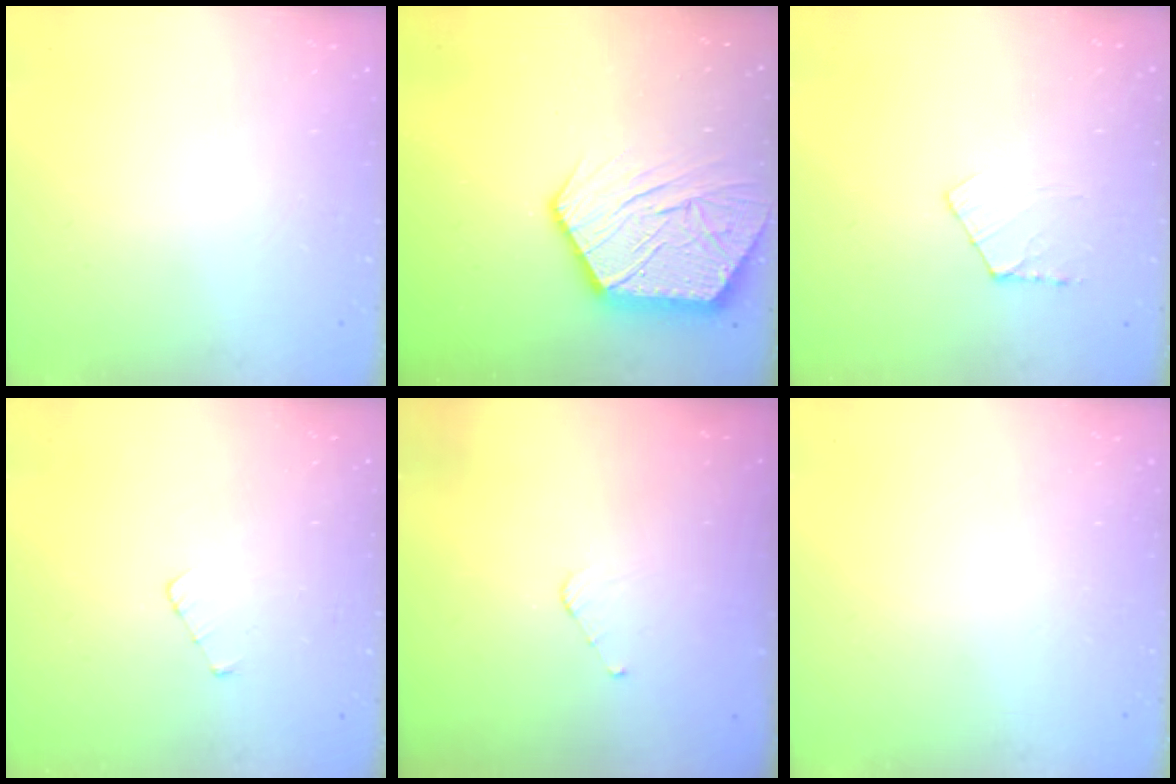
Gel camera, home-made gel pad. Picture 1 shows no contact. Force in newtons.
{"total": 16.5, "press": 16.4, "slide": 1.2}
{"total": 4.6, "press": 4.6, "slide": 0.5}
{"total": 2.4, "press": 2.4, "slide": 0.3}
{"total": 3.0, "press": 3.0, "slide": 0.2}
{"total": 0.0}